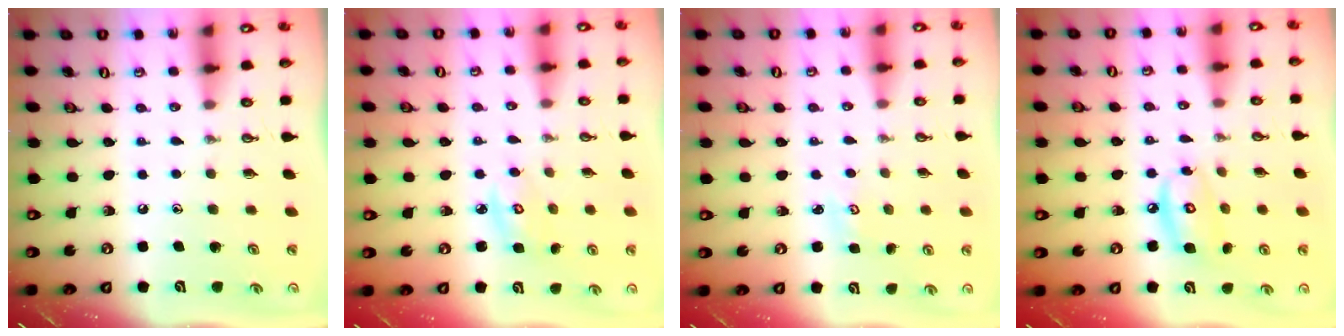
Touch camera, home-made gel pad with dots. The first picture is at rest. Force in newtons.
{"total": 3.8, "press": 3.8, "slide": 0.3}
{"total": 2.0, "press": 2.0, "slide": 0.3}
{"total": 9.4, "press": 9.4, "slide": 0.8}